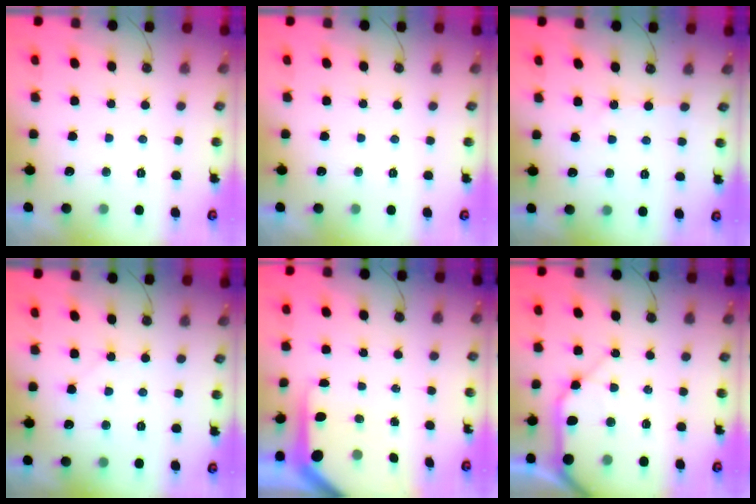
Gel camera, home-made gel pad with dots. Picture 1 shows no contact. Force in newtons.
{"total": 0.0}
{"total": 2.8, "press": 2.8, "slide": 0.5}
{"total": 4.0, "press": 4.0, "slide": 0.7}
{"total": 5.5, "press": 5.5, "slide": 0.7}
{"total": 12.4, "press": 12.3, "slide": 1.9}